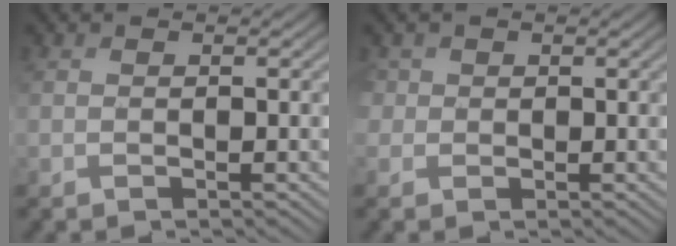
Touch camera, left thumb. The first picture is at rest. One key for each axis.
{"total": 1.1, "fx": 0.2, "fy": 1.0, "fz": -0.5, "tx": 0.008, "ty": -0.001, "tz": 0.011}